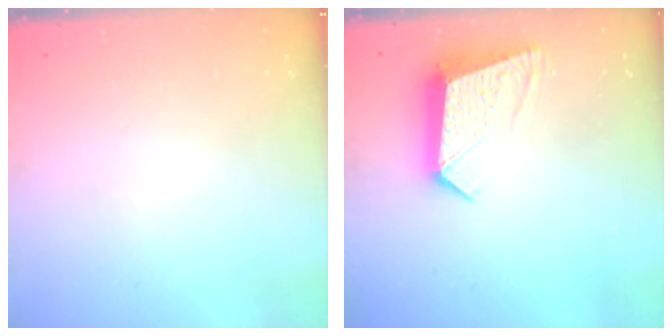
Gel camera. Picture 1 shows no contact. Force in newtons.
{"total": 10.9, "press": 10.8, "slide": 1.1}